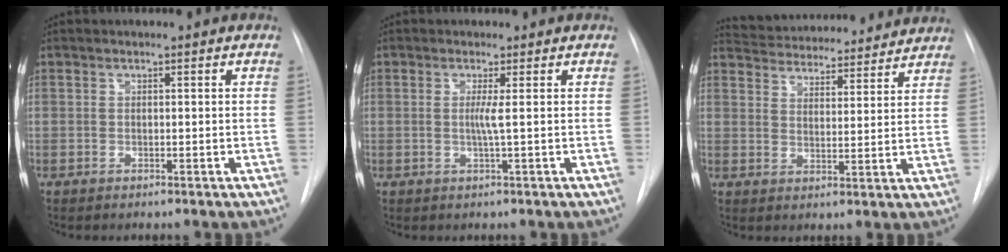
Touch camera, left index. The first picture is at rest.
{"total": 1.7, "force": [-0.3, -0.6, 1.5], "torque": [-0.032, -0.006, -0.006]}
{"total": 18.9, "force": [17.9, 4.1, 4.7], "torque": [-0.079, 0.012, 0.241]}